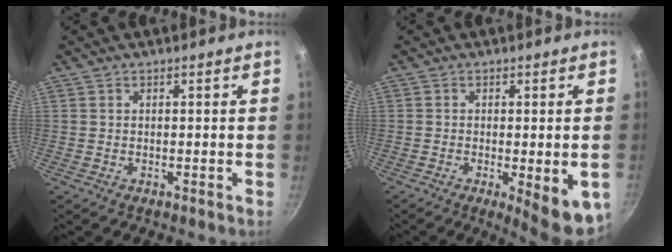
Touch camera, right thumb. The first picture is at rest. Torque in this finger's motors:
{"motor_torque": [-0.06, 0.57, -0.07, 0.04, 0.04]}